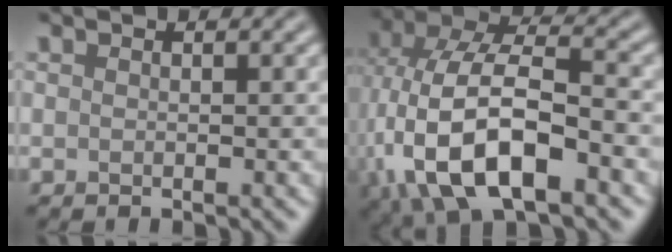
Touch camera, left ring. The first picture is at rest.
{"total": 14.0, "force": [-4.0, 6.8, 11.6], "torque": [-0.234, -0.003, -0.070]}